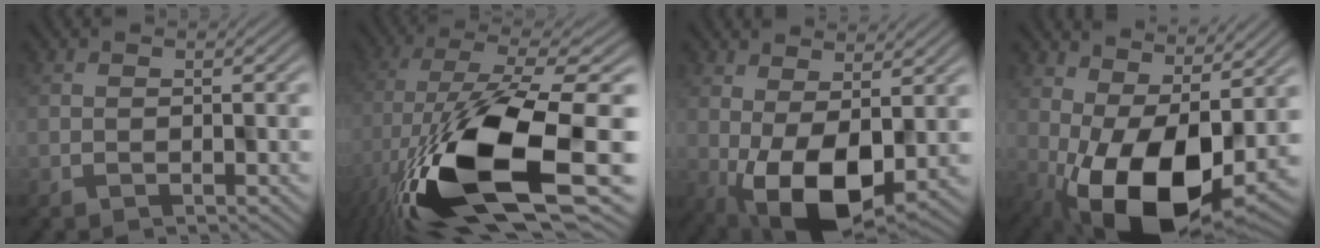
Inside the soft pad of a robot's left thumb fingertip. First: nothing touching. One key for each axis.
{"total": 17.0, "fx": -4.3, "fy": 6.8, "fz": 15.0, "tx": -0.303, "ty": -0.028, "tz": -0.073}
{"total": 9.0, "fx": -0.7, "fy": 4.6, "fz": 7.7, "tx": -0.144, "ty": -0.021, "tz": -0.002}
{"total": 12.2, "fx": -0.8, "fy": 5.9, "fz": 10.6, "tx": -0.205, "ty": -0.022, "tz": -0.005}